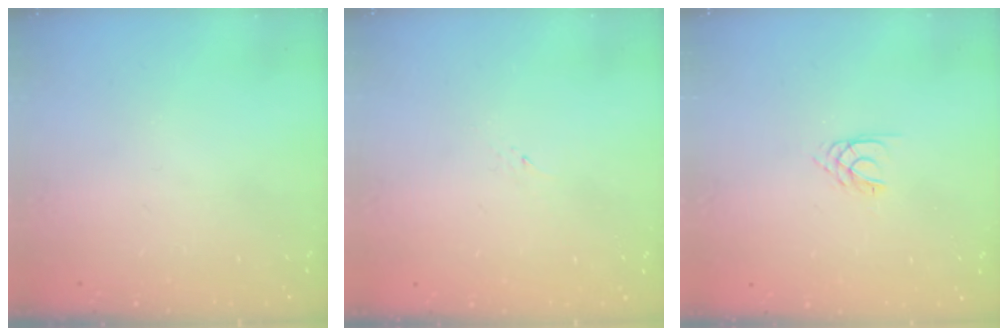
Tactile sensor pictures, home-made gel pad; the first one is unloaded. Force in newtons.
{"total": 1.2, "press": 1.1, "slide": 0.2}
{"total": 2.1, "press": 2.1, "slide": 0.3}